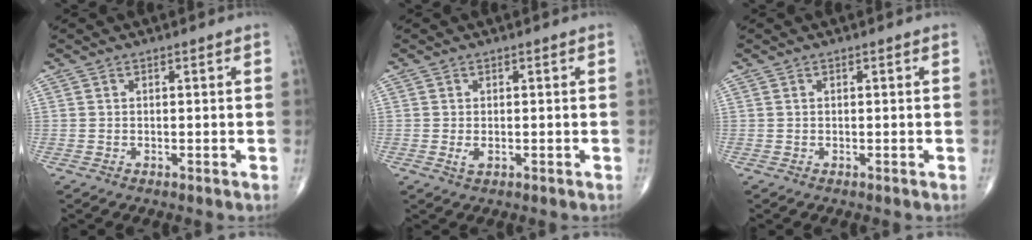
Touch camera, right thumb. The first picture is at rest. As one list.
[{"total": 1.3, "force": [-0.2, 0.7, 1.1], "torque": [-0.022, -0.003, -0.002]}, {"total": 0.0}]